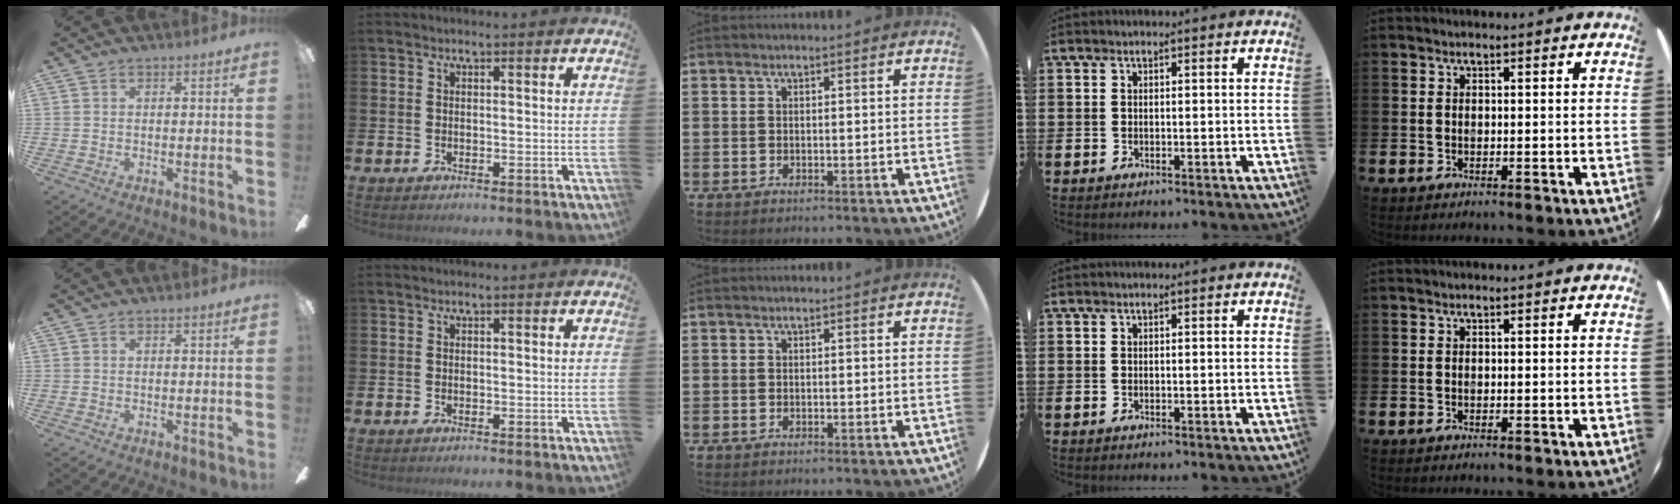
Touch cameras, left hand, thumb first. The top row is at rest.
{}